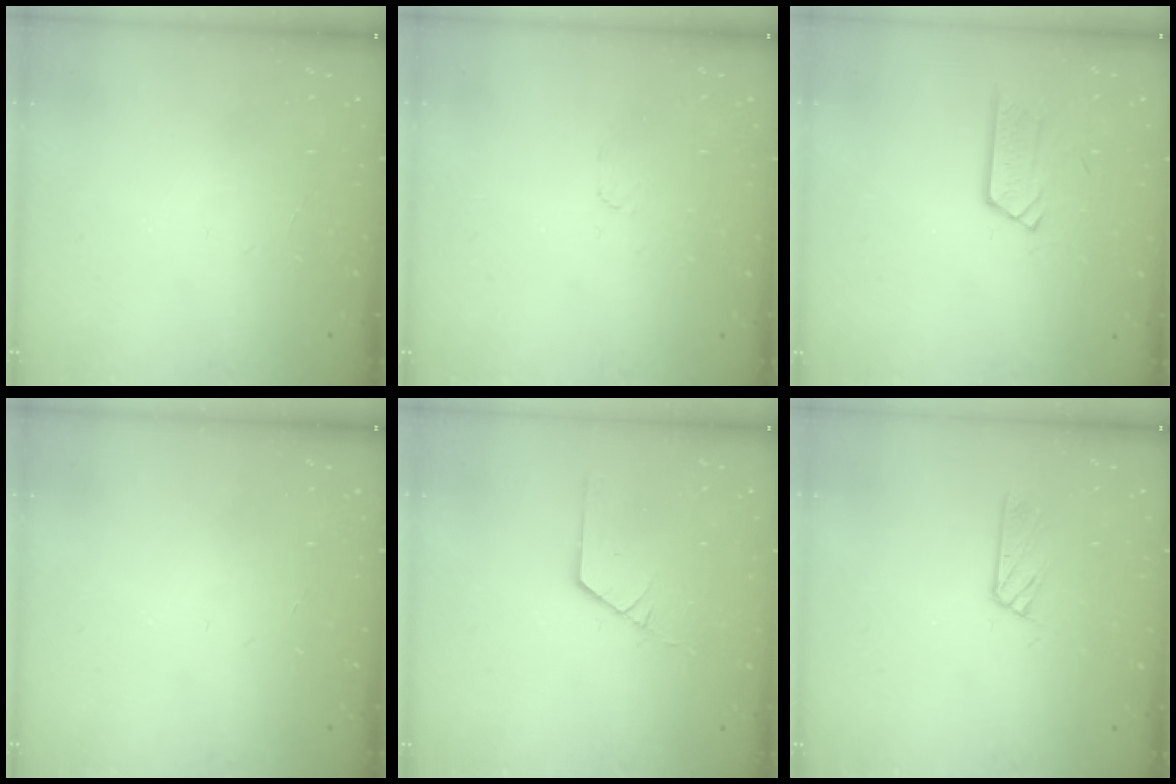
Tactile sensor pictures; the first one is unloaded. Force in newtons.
{"total": 3.2, "press": 3.2, "slide": 0.5}
{"total": 5.1, "press": 5.1, "slide": 0.4}
{"total": 0.0}
{"total": 1.8, "press": 1.8, "slide": 0.0}
{"total": 3.4, "press": 3.3, "slide": 0.4}